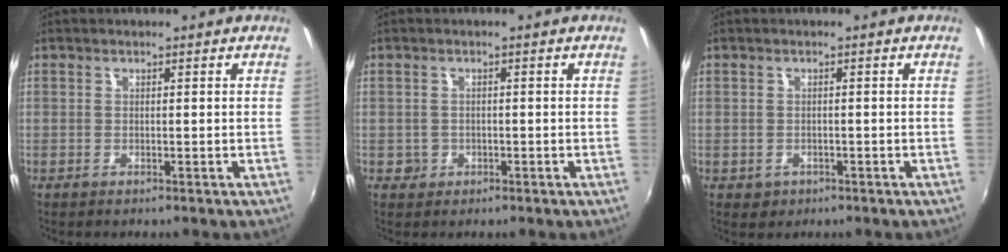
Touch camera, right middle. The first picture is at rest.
{"total": 1.9, "force": [-0.5, 1.8, 0.2], "torque": [-0.004, -0.001, -0.005]}
{"total": 2.2, "force": [-0.7, 1.9, 0.7], "torque": [-0.017, -0.004, -0.006]}